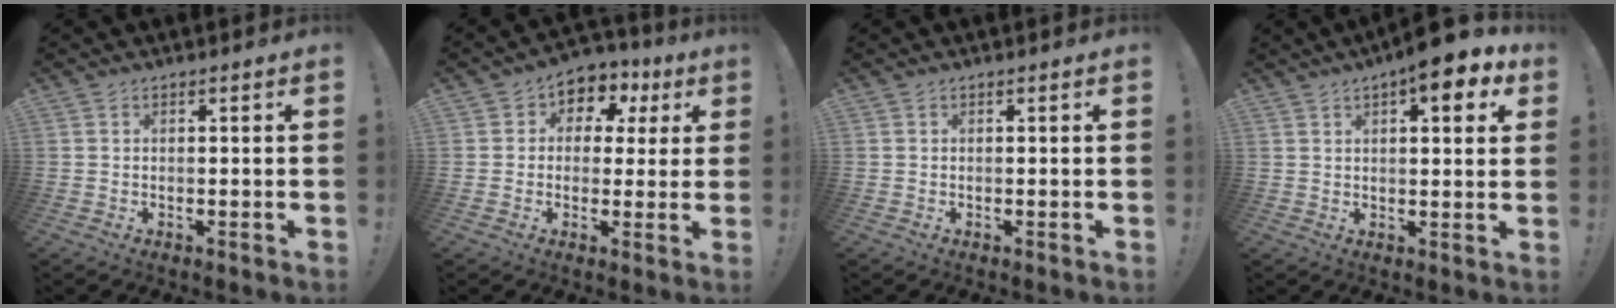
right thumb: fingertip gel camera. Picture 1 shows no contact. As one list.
[{"total": 6.0, "force": [0.7, 5.4, 2.4], "torque": [-0.025, -0.006, 0.013]}, {"total": 0.0}, {"total": 9.1, "force": [4.9, 2.2, 7.4], "torque": [-0.086, -0.027, 0.074]}]